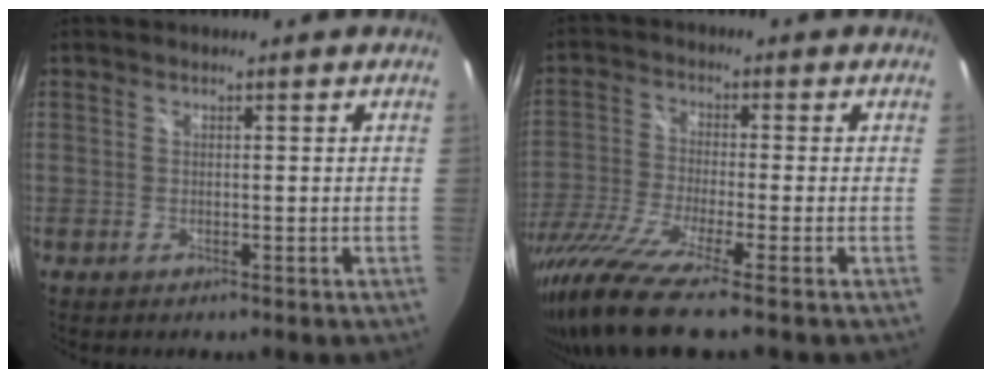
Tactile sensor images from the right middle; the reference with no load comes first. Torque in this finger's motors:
{"motor_torque": [1.17, -0.97, 0.55, 0.21]}